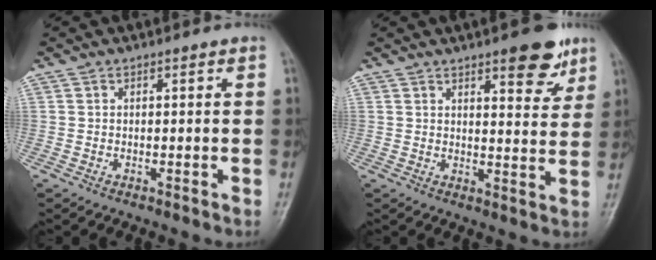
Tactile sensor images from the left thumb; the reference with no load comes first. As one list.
[{"total": 8.4, "force": [5.4, 2.8, 5.9], "torque": [-0.055, -0.030, 0.070]}]